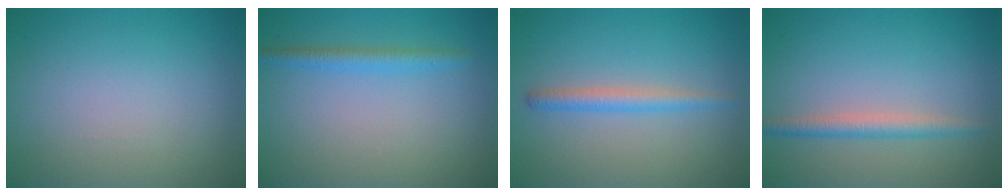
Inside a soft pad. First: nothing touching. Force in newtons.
{"total": 1.8, "press": 1.8, "slide": 0.0}
{"total": 2.1, "press": 2.1, "slide": 0.1}
{"total": 2.2, "press": 2.2, "slide": 0.0}